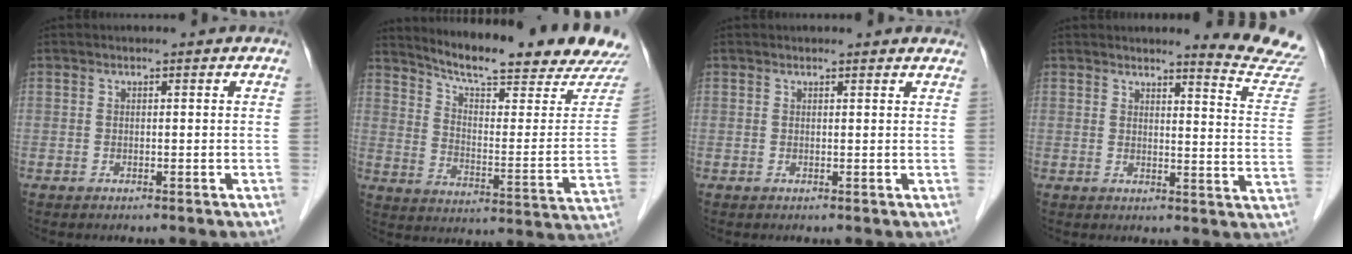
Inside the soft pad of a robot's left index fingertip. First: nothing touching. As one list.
[{"total": 21.7, "force": [20.1, 0.6, 8.1], "torque": [-0.128, -0.078, 0.267]}, {"total": 3.0, "force": [2.9, 0.7, 0.5], "torque": [-0.008, 0.004, 0.020]}, {"total": 11.4, "force": [11.3, -1.3, 1.4], "torque": [-0.010, -0.117, 0.111]}]